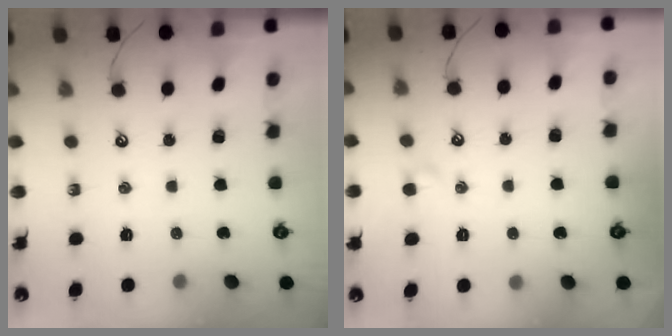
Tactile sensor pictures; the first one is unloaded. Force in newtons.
{"total": 1.0, "press": 0.9, "slide": 0.3}